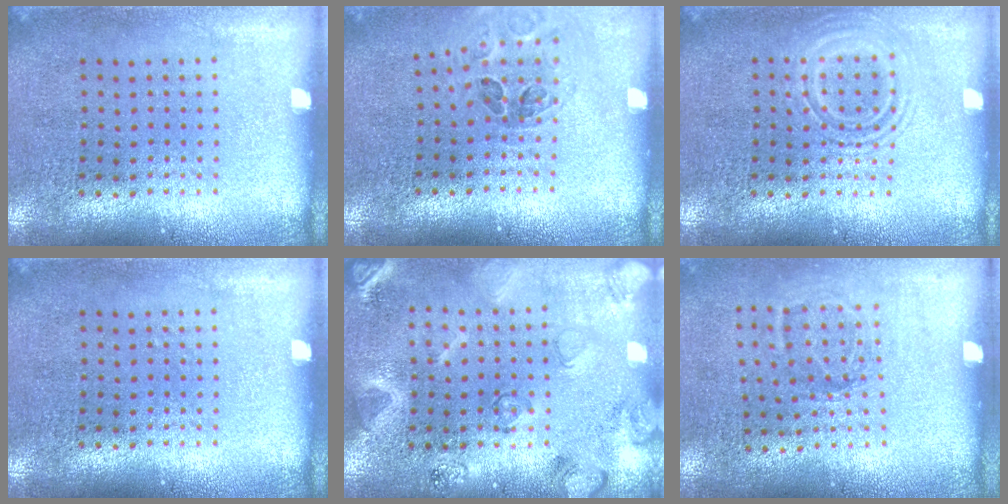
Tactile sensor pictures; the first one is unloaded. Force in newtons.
{"total": 1.0, "press": 0.9, "slide": 0.1}
{"total": 2.4, "press": 2.4, "slide": 0.4}
{"total": 0.0}
{"total": 2.3, "press": 2.3, "slide": 0.3}
{"total": 1.2, "press": 0.8, "slide": 0.8}